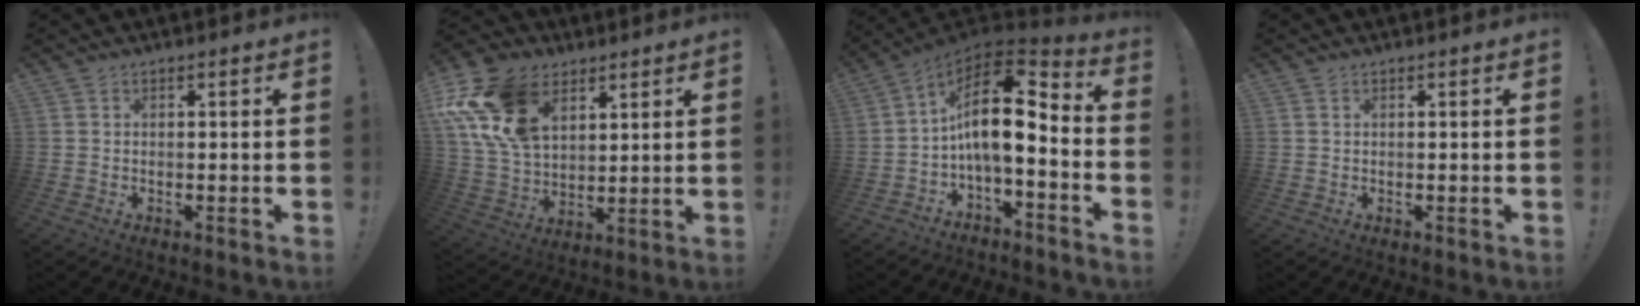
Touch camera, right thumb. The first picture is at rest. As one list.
[{"total": 20.7, "force": [9.3, 13.9, 12.2], "torque": [-0.240, -0.040, 0.178]}, {"total": 14.9, "force": [0.8, 6.7, 13.3], "torque": [-0.230, -0.009, 0.011]}, {"total": 0.0}]